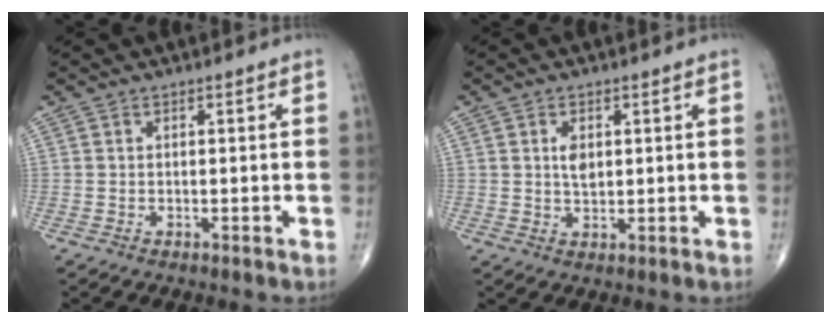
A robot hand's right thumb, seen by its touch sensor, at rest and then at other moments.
{"total": 6.2, "force": [1.1, 3.4, 5.0], "torque": [-0.087, -0.008, 0.022]}